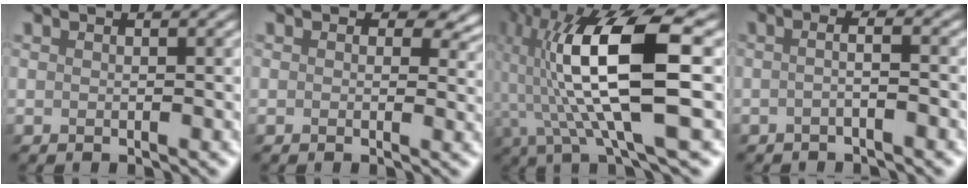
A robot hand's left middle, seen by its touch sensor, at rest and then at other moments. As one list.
[{"total": 4.7, "force": [1.7, 3.2, 3.0], "torque": [-0.032, 0.009, 0.013]}, {"total": 12.6, "force": [0.5, 2.9, 12.3], "torque": [-0.234, 0.017, 0.013]}, {"total": 1.5, "force": [-0.6, 0.2, 1.4], "torque": [-0.014, 0.004, -0.019]}]